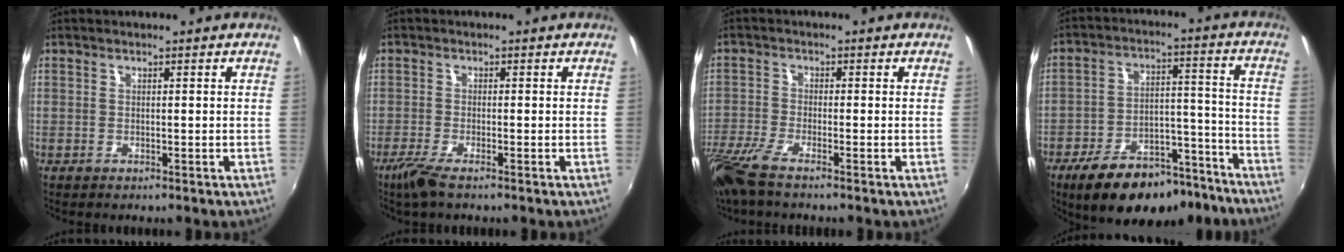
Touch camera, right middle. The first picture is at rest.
{"total": 4.0, "force": [-2.8, 0.3, 2.8], "torque": [-0.072, -0.013, -0.058]}
{"total": 7.6, "force": [-5.9, 1.0, 4.7], "torque": [-0.119, -0.032, -0.118]}
{"total": 19.9, "force": [-15.1, 8.4, 10.0], "torque": [-0.177, 0.017, -0.207]}